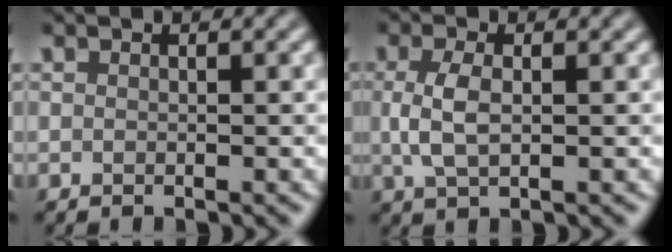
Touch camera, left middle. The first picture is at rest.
{"total": 2.9, "force": [0.2, 1.3, 2.6], "torque": [-0.063, -0.001, 0.003]}